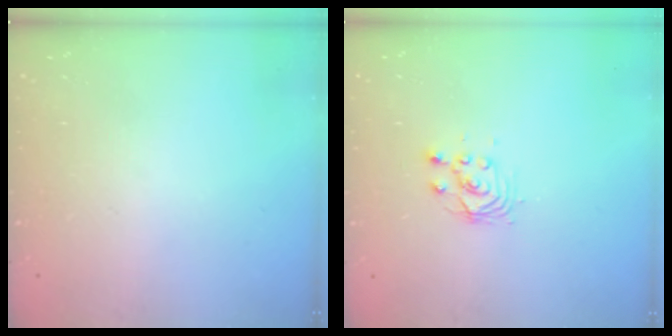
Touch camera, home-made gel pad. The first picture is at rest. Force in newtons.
{"total": 3.1, "press": 3.0, "slide": 0.3}